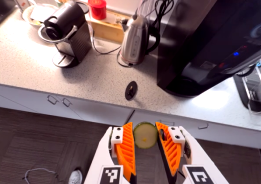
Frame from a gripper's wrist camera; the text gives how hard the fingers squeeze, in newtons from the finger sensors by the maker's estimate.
{"total": 7.3, "left": 7.3, "right": 7.3}